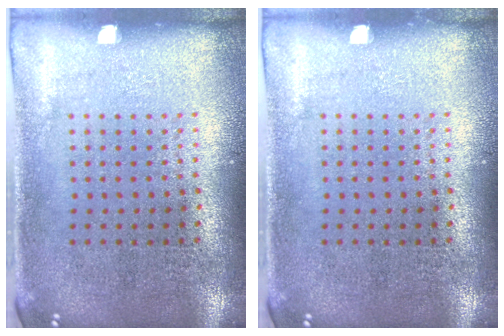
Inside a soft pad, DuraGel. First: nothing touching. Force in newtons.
{"total": 0.0}